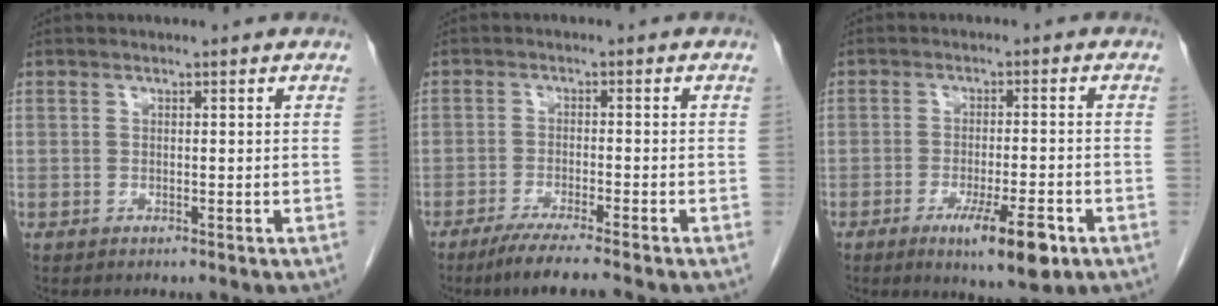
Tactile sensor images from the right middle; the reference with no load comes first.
{"total": 6.6, "force": [-5.3, -0.6, 3.9], "torque": [-0.059, -0.019, -0.088]}
{"total": 8.4, "force": [-4.4, 1.1, 7.0], "torque": [-0.111, -0.015, -0.061]}